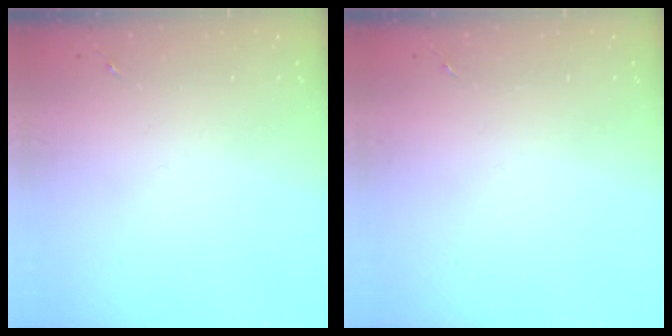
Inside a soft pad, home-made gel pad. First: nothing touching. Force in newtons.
{"total": 0.0}